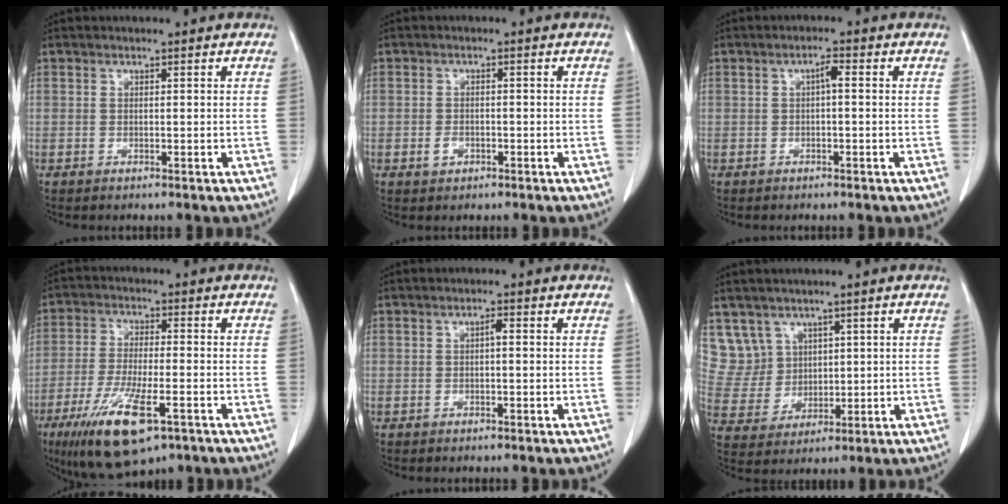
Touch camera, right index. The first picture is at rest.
{"total": 1.7, "force": [-0.8, 1.3, 0.9], "torque": [-0.018, 0.003, -0.008]}
{"total": 1.6, "force": [0.1, 0.3, 1.5], "torque": [-0.030, 0.006, 0.003]}
{"total": 12.6, "force": [-6.7, 3.1, 10.2], "torque": [-0.200, -0.026, -0.108]}
{"total": 0.8, "force": [0.0, 0.2, 0.8], "torque": [-0.018, 0.002, 0.000]}
{"total": 7.3, "force": [4.1, 6.0, -0.1], "torque": [-0.006, 0.018, 0.098]}